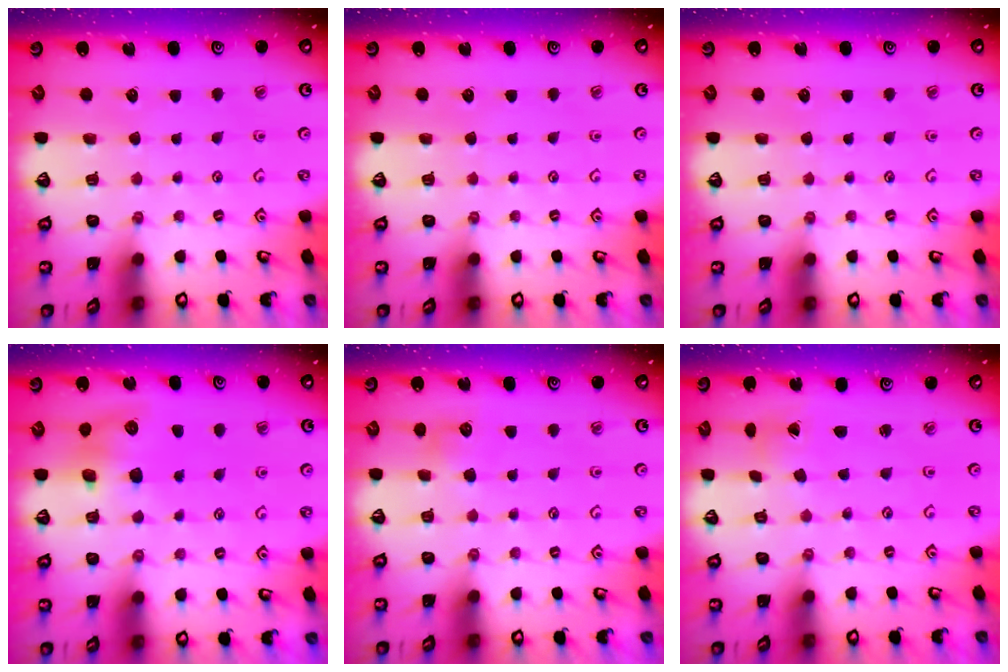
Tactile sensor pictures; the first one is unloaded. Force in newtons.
{"total": 0.0}
{"total": 0.0}
{"total": 8.0, "press": 7.9, "slide": 1.2}
{"total": 6.3, "press": 6.3, "slide": 0.9}
{"total": 0.0}